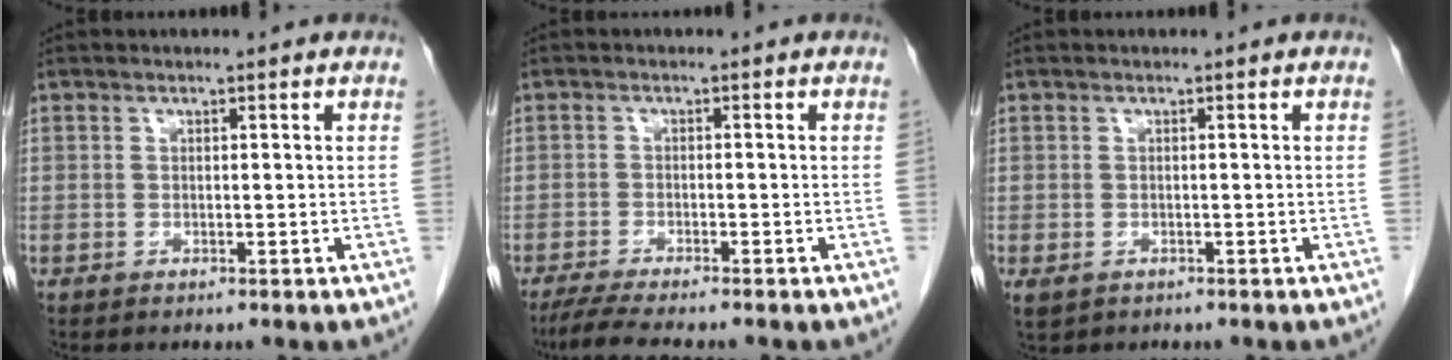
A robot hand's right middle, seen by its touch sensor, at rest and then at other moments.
{"total": 6.2, "force": [-5.2, 0.0, 3.4], "torque": [-0.058, -0.020, -0.087]}
{"total": 1.5, "force": [-0.7, 1.1, 0.8], "torque": [-0.016, -0.001, -0.001]}